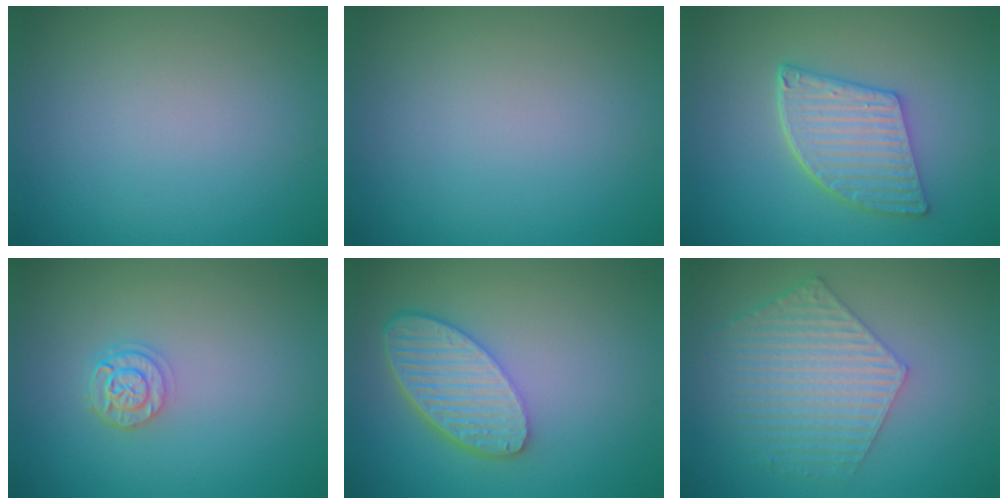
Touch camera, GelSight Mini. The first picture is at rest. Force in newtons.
{"total": 0.0}
{"total": 5.4, "press": 4.3, "slide": 3.2}
{"total": 2.4, "press": 2.0, "slide": 1.3}
{"total": 5.9, "press": 4.5, "slide": 3.8}
{"total": 5.9, "press": 4.4, "slide": 3.9}